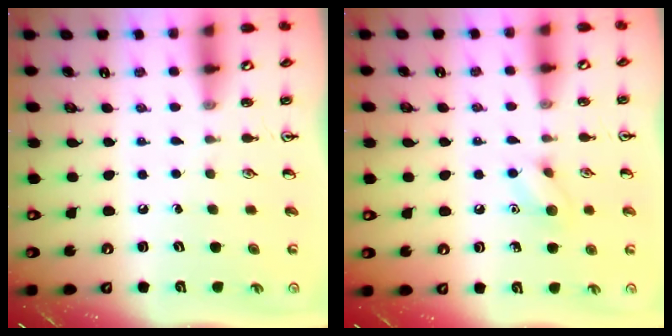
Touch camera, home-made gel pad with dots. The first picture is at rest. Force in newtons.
{"total": 6.9, "press": 6.8, "slide": 1.3}